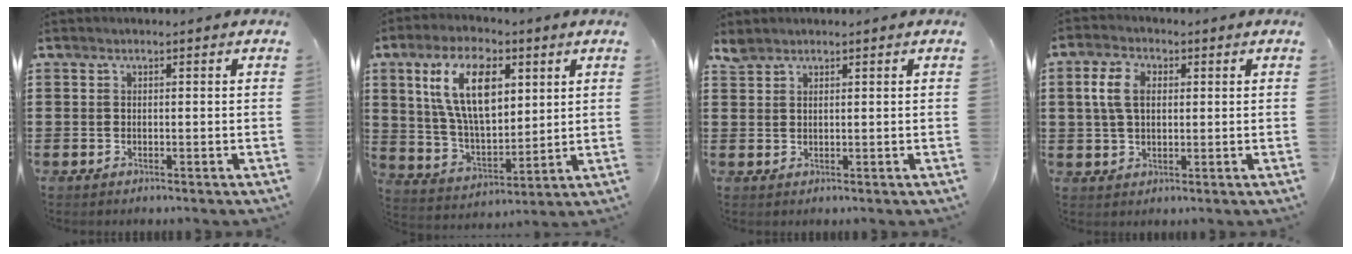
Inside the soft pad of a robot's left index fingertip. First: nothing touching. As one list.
[{"total": 13.4, "force": [5.7, 6.4, 10.3], "torque": [-0.215, 0.008, 0.103]}, {"total": 1.8, "force": [1.7, 0.5, 0.4], "torque": [-0.014, 0.000, 0.033]}, {"total": 5.7, "force": [1.3, 3.6, 4.2], "torque": [-0.100, 0.014, 0.017]}]